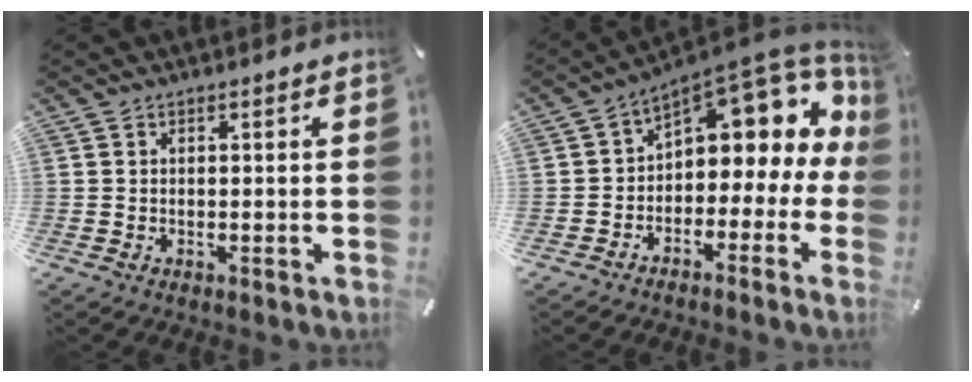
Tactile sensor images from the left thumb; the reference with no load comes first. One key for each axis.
{"total": 11.0, "fx": 6.1, "fy": 5.7, "fz": 7.2, "tx": -0.105, "ty": -0.057, "tz": 0.098}